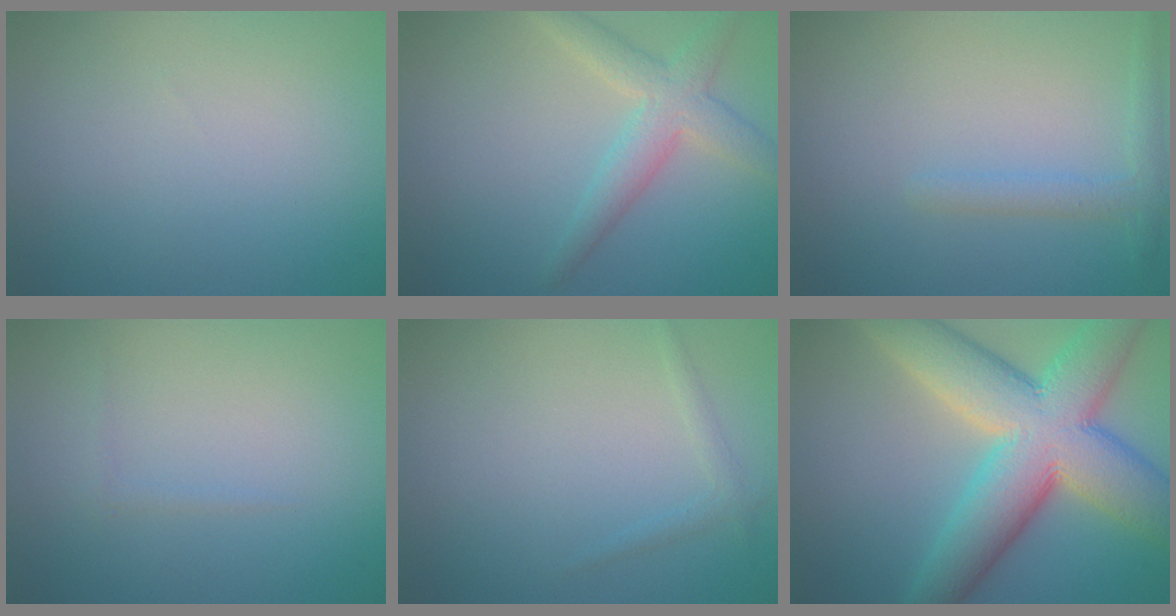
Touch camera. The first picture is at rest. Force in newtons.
{"total": 3.5, "press": 3.5, "slide": 0.2}
{"total": 1.7, "press": 1.7, "slide": 0.1}
{"total": 0.5, "press": 0.5, "slide": 0.1}
{"total": 0.9, "press": 0.9, "slide": 0.1}
{"total": 12.0, "press": 12.0, "slide": 0.7}